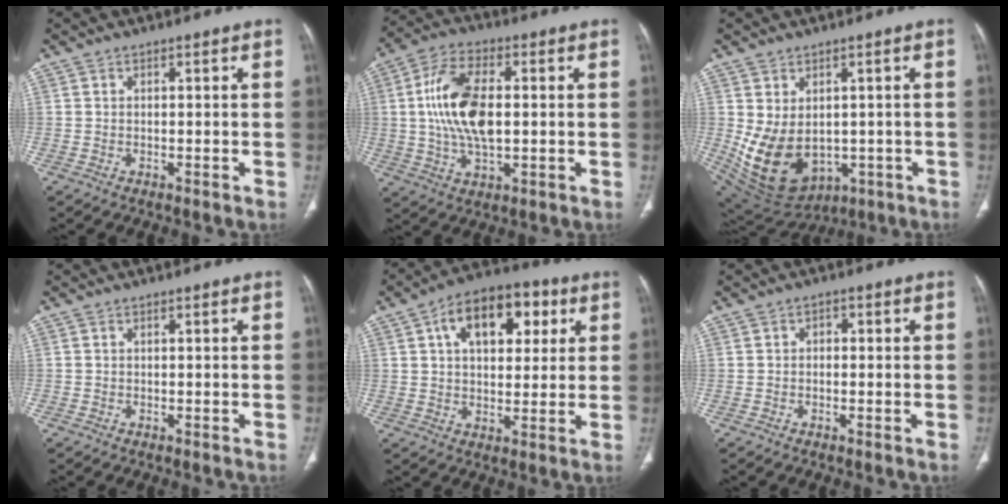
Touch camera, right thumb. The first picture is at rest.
{"total": 14.1, "force": [1.0, 7.1, 12.1], "torque": [-0.238, 0.010, 0.017]}
{"total": 13.3, "force": [-1.2, 9.6, 9.2], "torque": [-0.150, -0.009, 0.020]}
{"total": 0.0}
{"total": 15.1, "force": [5.4, 8.8, 11.1], "torque": [-0.132, 0.008, 0.079]}
{"total": 1.4, "force": [-0.1, 1.1, 0.9], "torque": [-0.004, 0.005, -0.007]}